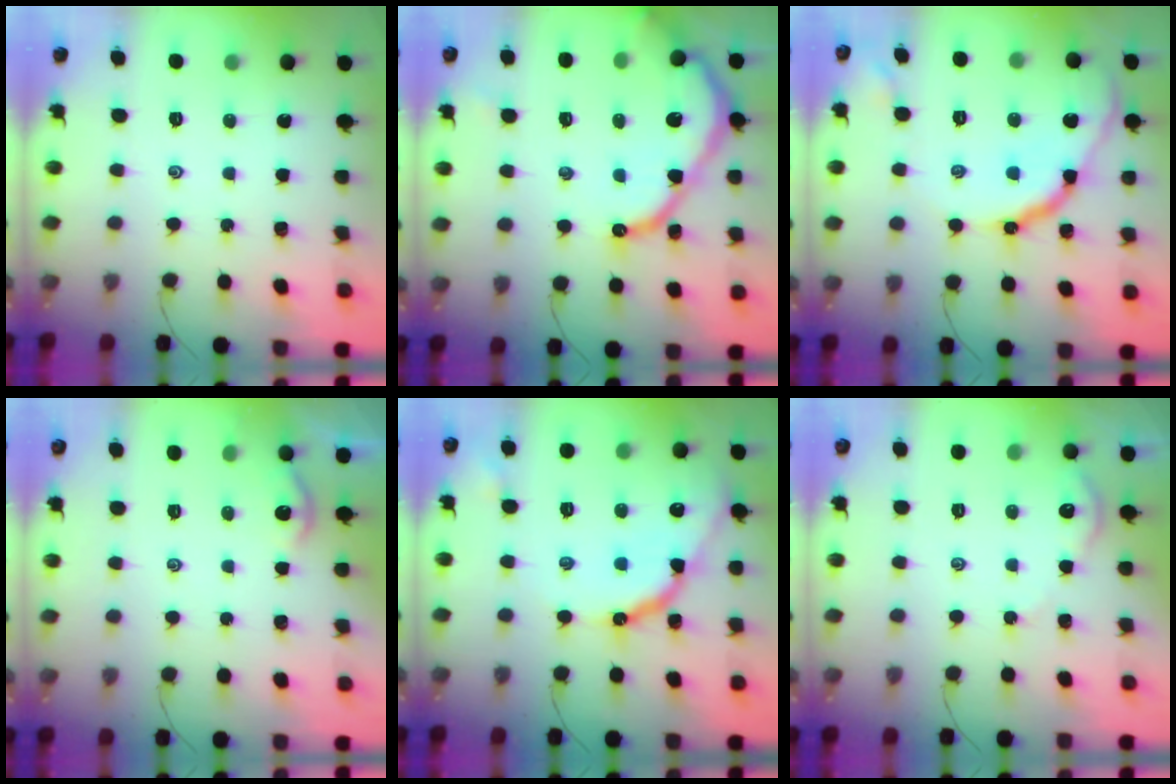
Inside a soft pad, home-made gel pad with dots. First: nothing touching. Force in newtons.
{"total": 13.9, "press": 13.8, "slide": 1.3}
{"total": 12.9, "press": 12.9, "slide": 0.4}
{"total": 2.6, "press": 2.6, "slide": 0.3}
{"total": 12.9, "press": 12.8, "slide": 0.8}
{"total": 2.4, "press": 2.4, "slide": 0.3}